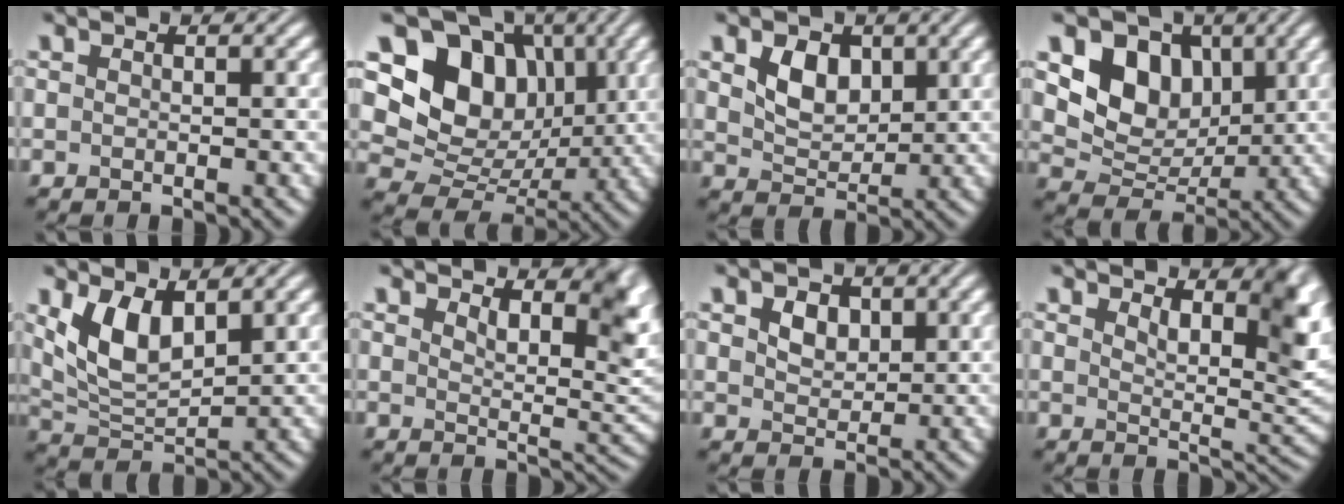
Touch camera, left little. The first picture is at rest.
{"total": 11.0, "force": [3.4, 8.6, 6.0], "torque": [-0.104, 0.006, 0.048]}
{"total": 3.7, "force": [1.4, 2.5, 2.3], "torque": [-0.051, -0.003, 0.024]}
{"total": 6.8, "force": [2.3, 5.2, 3.7], "torque": [-0.059, -0.009, 0.032]}
{"total": 5.2, "force": [2.3, 2.5, 3.9], "torque": [-0.087, -0.008, 0.049]}
{"total": 6.2, "force": [3.7, 2.5, 4.3], "torque": [-0.055, -0.010, 0.054]}
{"total": 2.4, "force": [1.1, 1.7, 1.4], "torque": [-0.031, 0.000, 0.018]}
{"total": 6.8, "force": [3.4, 2.6, 5.3], "torque": [-0.070, -0.009, 0.055]}